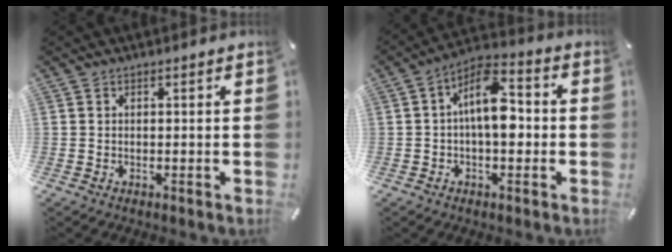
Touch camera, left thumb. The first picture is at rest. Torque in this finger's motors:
{"motor_torque": [0.12, 0.77, 1.19, -0.06, 0.18]}